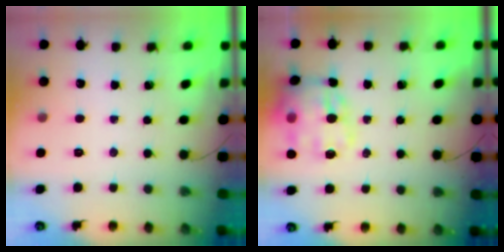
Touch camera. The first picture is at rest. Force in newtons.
{"total": 16.2, "press": 15.8, "slide": 3.3}